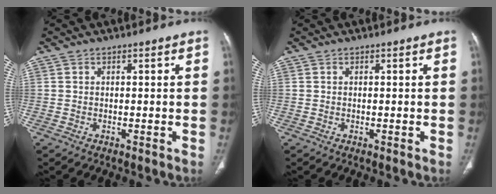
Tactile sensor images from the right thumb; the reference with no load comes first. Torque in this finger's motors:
{"motor_torque": [-0.23, -0.02, 0.12, 0.44, 0.03]}